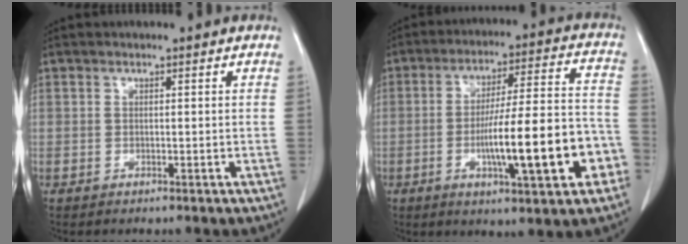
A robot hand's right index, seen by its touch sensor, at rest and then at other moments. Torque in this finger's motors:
{"motor_torque": [1.01, -0.24, 0.75, 0.21]}